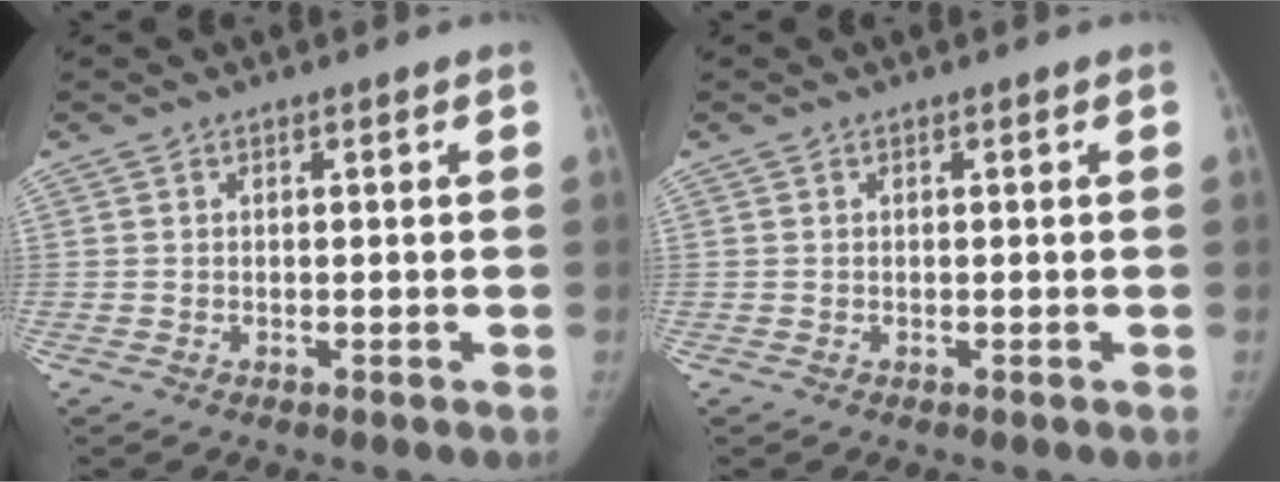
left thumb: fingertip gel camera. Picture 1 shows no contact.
{"total": 0.0}